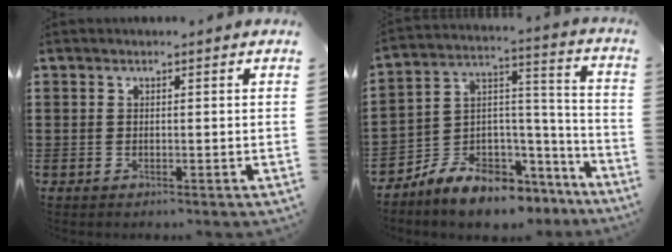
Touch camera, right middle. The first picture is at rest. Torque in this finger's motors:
{"motor_torque": [2.14, 0.00, 0.38, 0.21]}